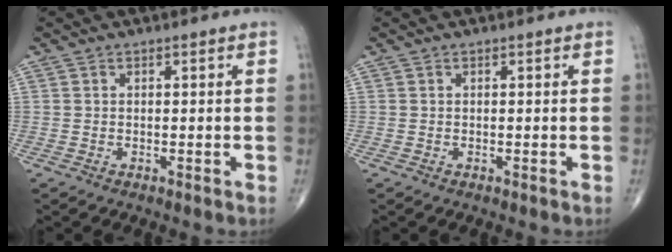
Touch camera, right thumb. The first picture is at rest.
{"total": 0.0}